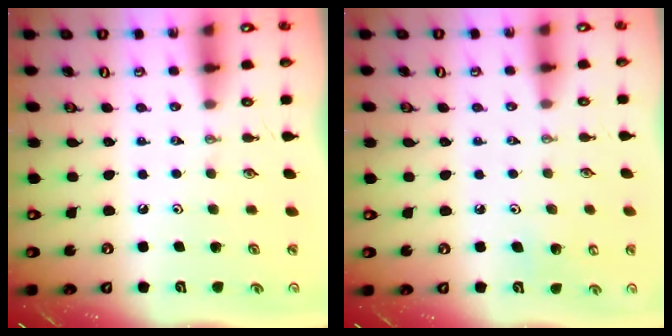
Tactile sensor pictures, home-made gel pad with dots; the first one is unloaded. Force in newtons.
{"total": 5.1, "press": 4.7, "slide": 2.0}